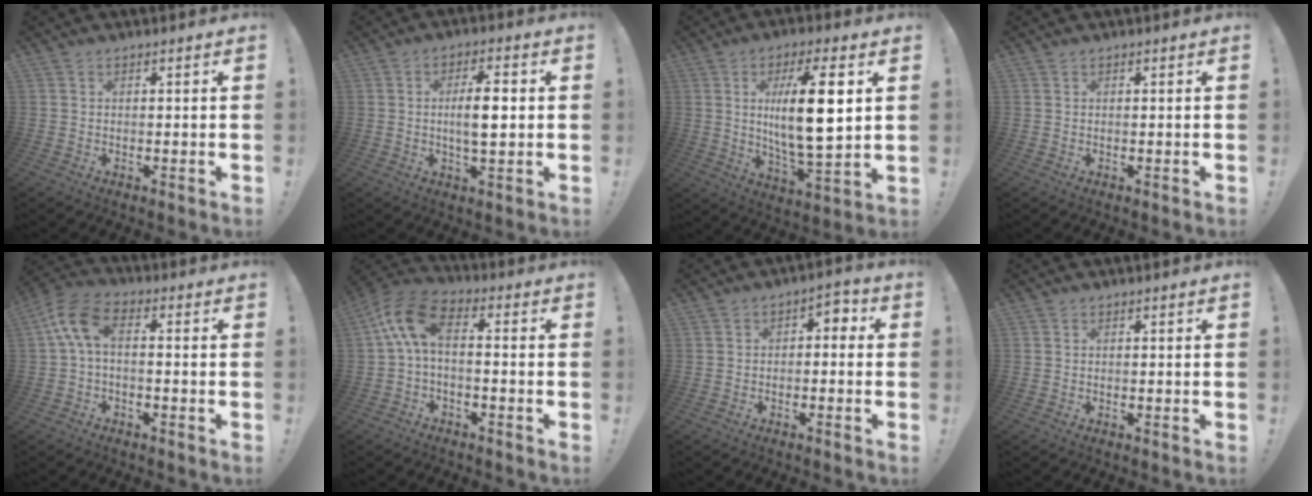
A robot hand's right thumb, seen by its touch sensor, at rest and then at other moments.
{"total": 8.4, "force": [0.1, 2.6, 8.0], "torque": [-0.144, 0.000, -0.005]}
{"total": 17.0, "force": [3.3, 4.4, 16.1], "torque": [-0.287, -0.016, 0.035]}
{"total": 0.0}
{"total": 8.7, "force": [1.1, 4.1, 7.6], "torque": [-0.165, 0.002, 0.025]}
{"total": 9.9, "force": [1.2, 4.8, 8.6], "torque": [-0.188, 0.004, 0.024]}
{"total": 3.1, "force": [-1.6, 2.0, 1.8], "torque": [-0.022, 0.008, -0.034]}
{"total": 0.0}